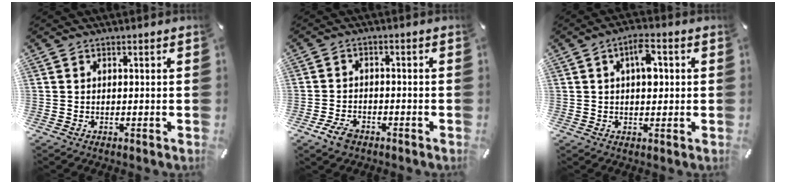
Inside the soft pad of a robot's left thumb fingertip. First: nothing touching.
{"total": 4.4, "force": [-2.9, 2.5, 2.2], "torque": [-0.053, 0.011, -0.057]}
{"total": 9.0, "force": [2.2, 5.3, 7.0], "torque": [-0.095, 0.001, 0.035]}